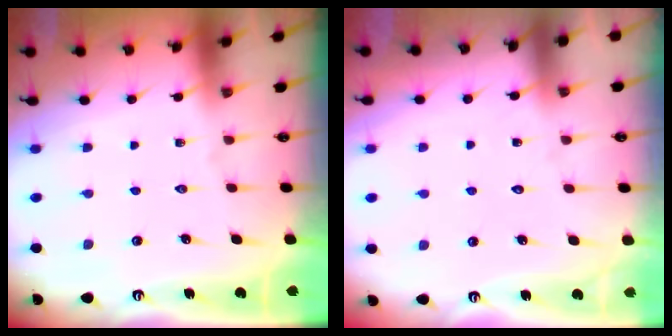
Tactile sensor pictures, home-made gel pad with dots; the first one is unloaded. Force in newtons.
{"total": 4.3, "press": 4.3, "slide": 0.4}